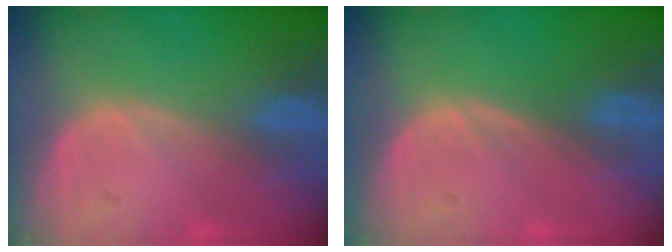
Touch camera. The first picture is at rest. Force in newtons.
{"total": 0.0}